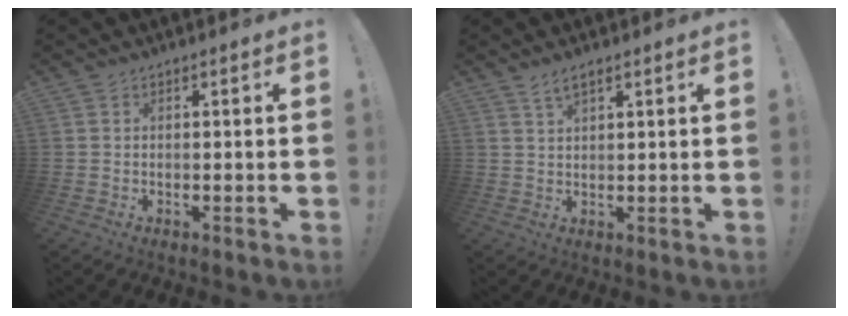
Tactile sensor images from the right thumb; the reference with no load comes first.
{"total": 3.1, "force": [2.3, 0.7, 2.1], "torque": [-0.044, -0.007, 0.041]}